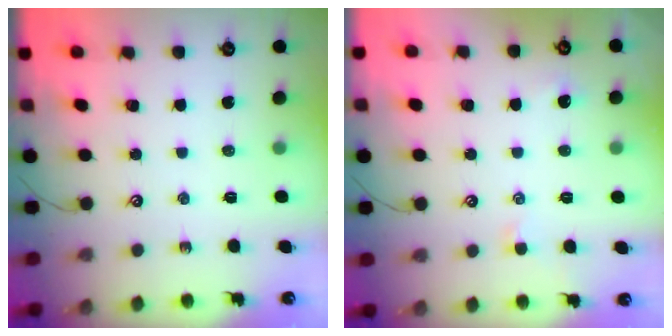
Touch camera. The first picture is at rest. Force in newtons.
{"total": 1.0, "press": 0.9, "slide": 0.4}